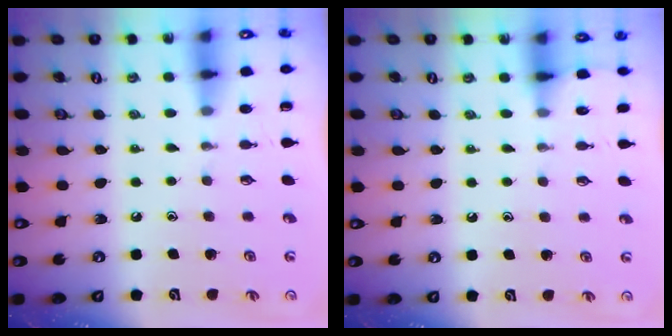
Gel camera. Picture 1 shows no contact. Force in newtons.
{"total": 4.2, "press": 4.2, "slide": 0.6}